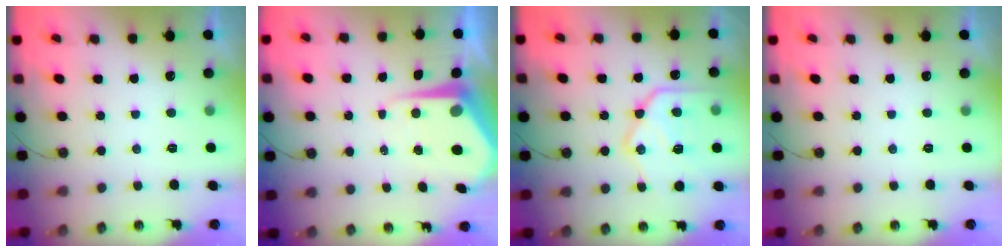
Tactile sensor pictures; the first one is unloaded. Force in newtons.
{"total": 8.6, "press": 8.5, "slide": 0.9}
{"total": 20.0, "press": 19.9, "slide": 1.7}
{"total": 0.0}